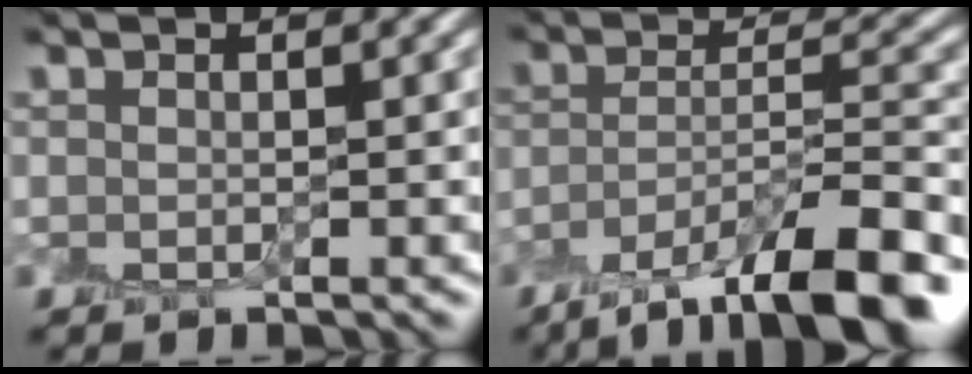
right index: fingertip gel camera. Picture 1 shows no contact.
{"total": 10.3, "force": [-7.1, 2.6, 6.9], "torque": [-0.103, 0.004, -0.124]}